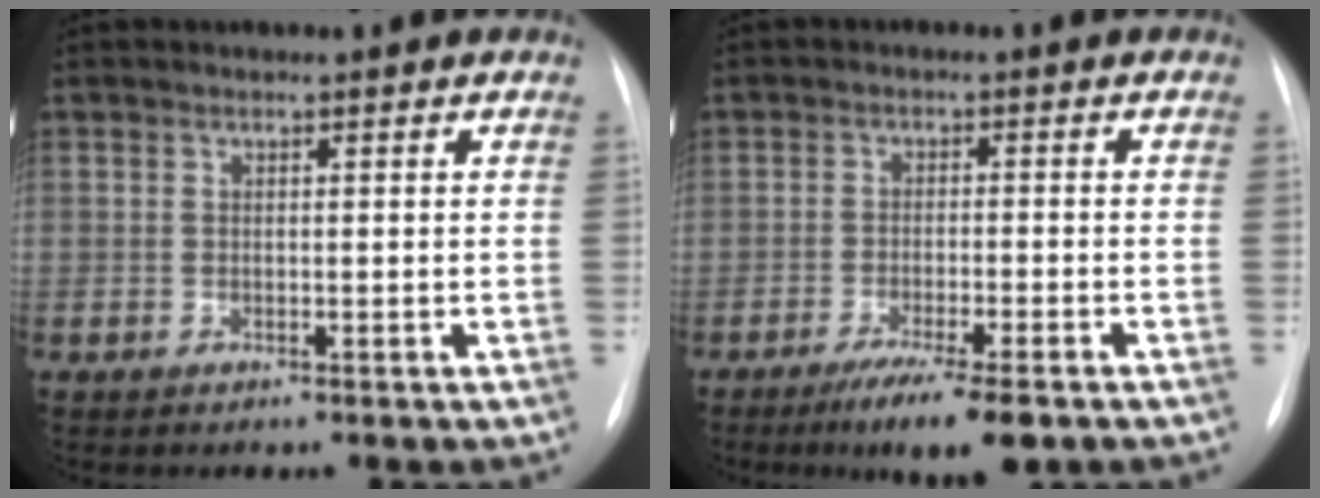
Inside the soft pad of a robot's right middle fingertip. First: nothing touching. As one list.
[{"total": 8.0, "force": [-5.4, 0.9, 5.8], "torque": [-0.087, -0.017, -0.080]}]